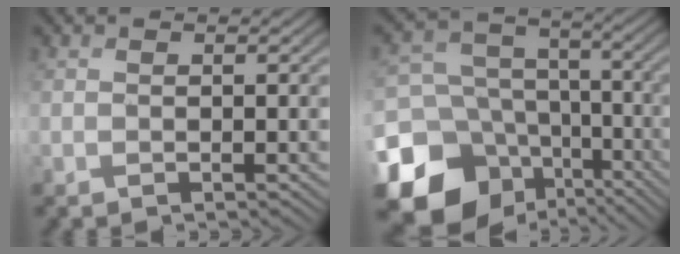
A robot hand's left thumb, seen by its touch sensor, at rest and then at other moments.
{"total": 18.7, "force": [-8.6, 15.0, 7.2], "torque": [-0.213, -0.055, -0.134]}